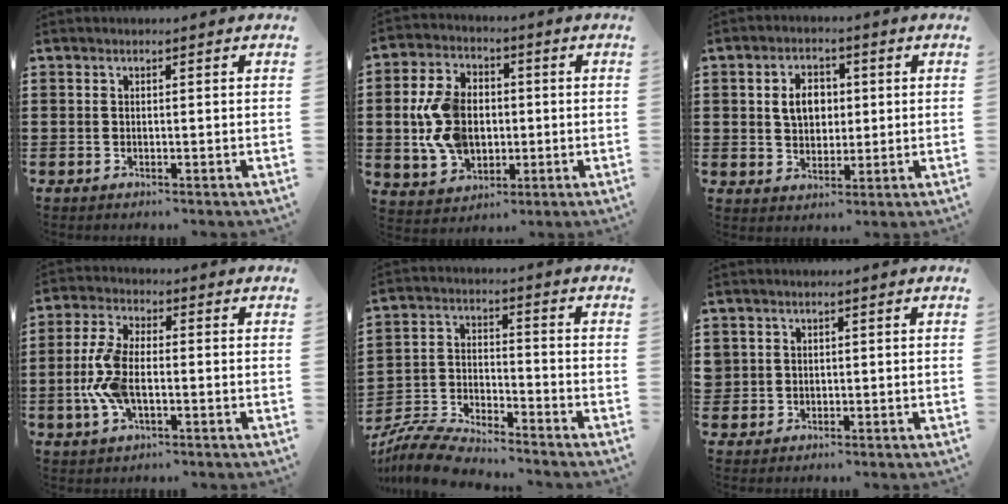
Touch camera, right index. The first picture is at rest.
{"total": 10.3, "force": [-0.2, 7.4, 7.1], "torque": [-0.180, 0.012, -0.008]}
{"total": 5.1, "force": [0.7, 3.9, 3.3], "torque": [-0.069, 0.012, 0.007]}
{"total": 7.9, "force": [-1.3, 3.9, 6.7], "torque": [-0.167, -0.005, -0.033]}
{"total": 7.7, "force": [-7.4, 1.0, 1.7], "torque": [-0.047, 0.008, -0.148]}
{"total": 1.5, "force": [0.4, 1.4, 0.1], "torque": [-0.008, 0.007, 0.007]}